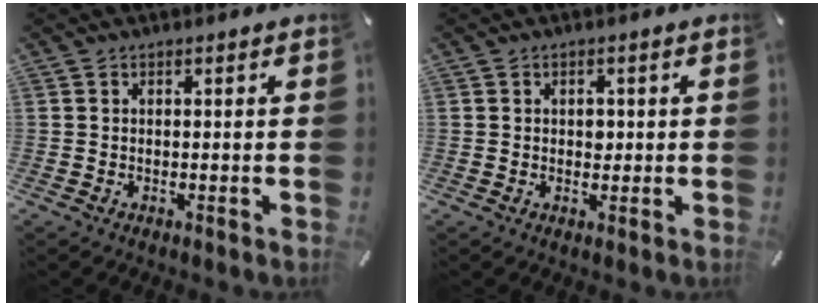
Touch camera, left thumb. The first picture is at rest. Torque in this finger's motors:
{"motor_torque": [0.22, 0.78, 0.11, -0.20, 0.00]}